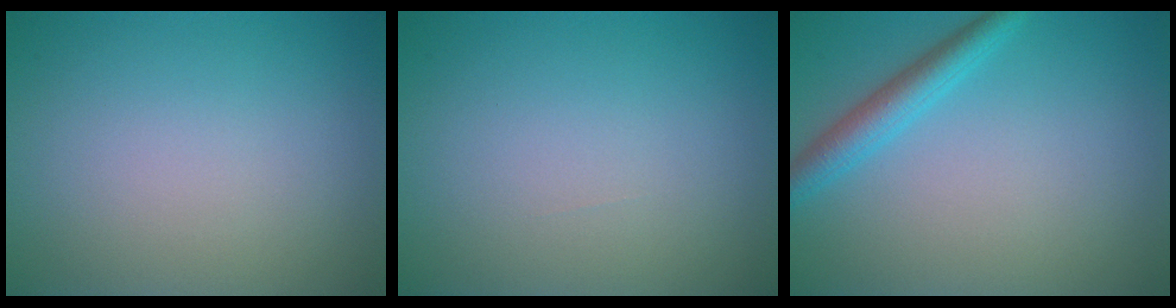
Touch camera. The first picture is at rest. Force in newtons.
{"total": 0.0}
{"total": 3.0, "press": 2.9, "slide": 0.2}